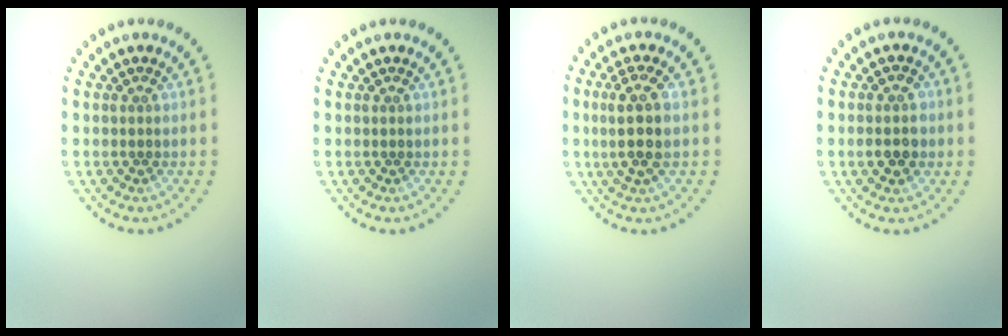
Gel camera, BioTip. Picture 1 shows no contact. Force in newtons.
{"total": 0.0}
{"total": 3.3, "press": 3.0, "slide": 1.5}
{"total": 2.2, "press": 2.2, "slide": 0.2}